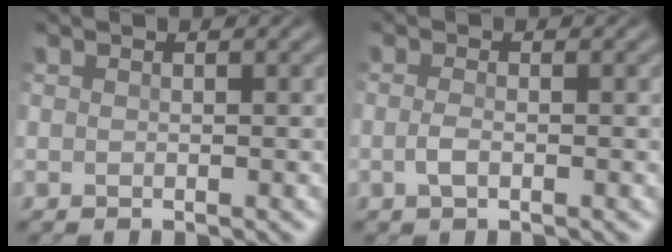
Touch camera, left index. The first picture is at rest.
{"total": 1.0, "force": [-0.2, 0.4, 0.9], "torque": [-0.025, 0.003, -0.006]}